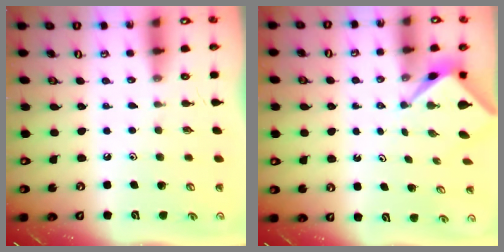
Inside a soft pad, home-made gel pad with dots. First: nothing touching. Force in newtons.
{"total": 2.1, "press": 2.1, "slide": 0.2}